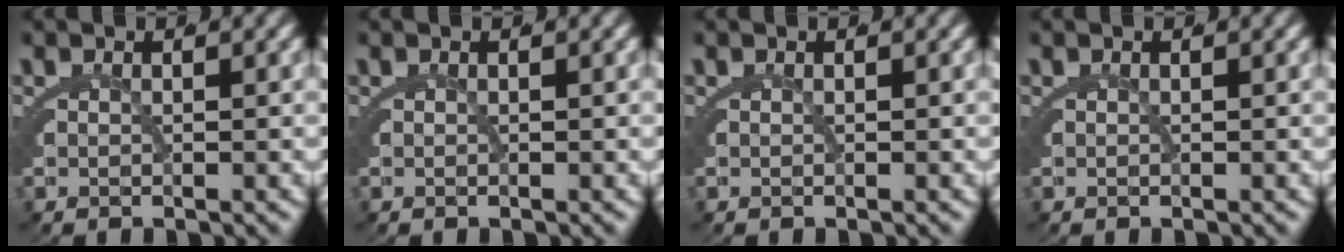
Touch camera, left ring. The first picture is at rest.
{"total": 0.0}
{"total": 0.0}
{"total": 0.0}